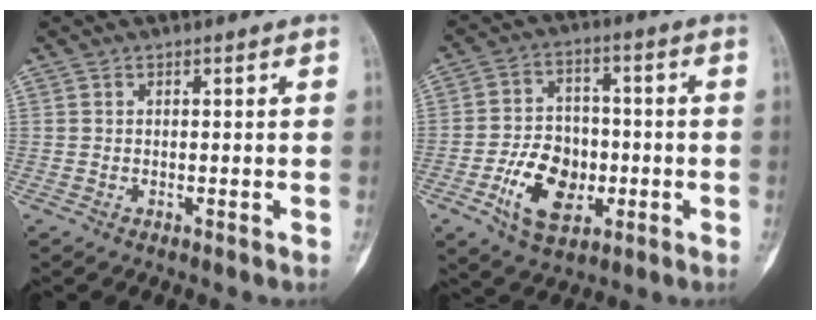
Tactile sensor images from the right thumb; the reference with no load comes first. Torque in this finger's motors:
{"motor_torque": [-0.12, 0.32, 0.53, 0.27, 0.04]}